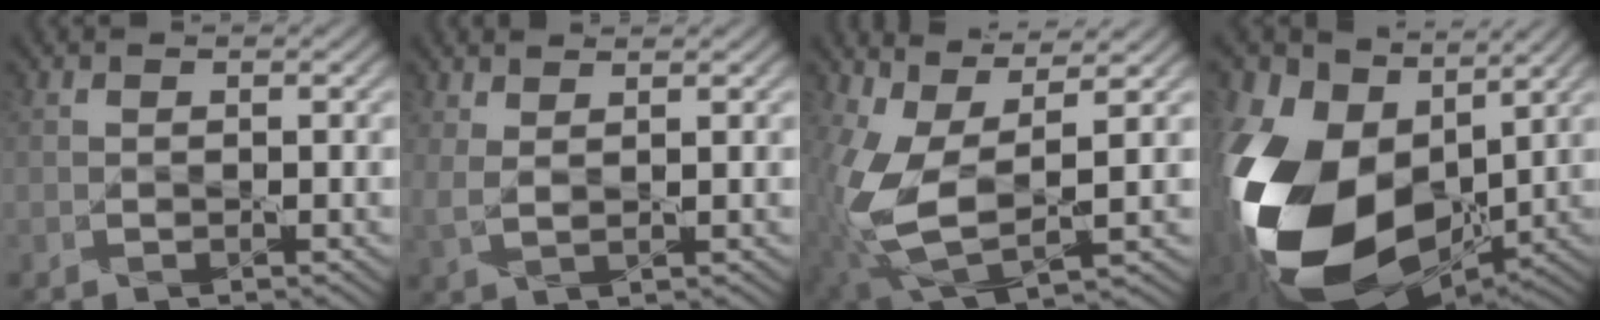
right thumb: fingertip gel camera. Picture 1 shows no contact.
{"total": 2.9, "force": [1.9, 0.7, 2.1], "torque": [-0.047, 0.004, 0.037]}
{"total": 10.3, "force": [0.8, 5.1, 8.8], "torque": [-0.215, -0.015, 0.018]}
{"total": 19.7, "force": [-0.3, 13.6, 14.2], "torque": [-0.354, -0.035, 0.012]}